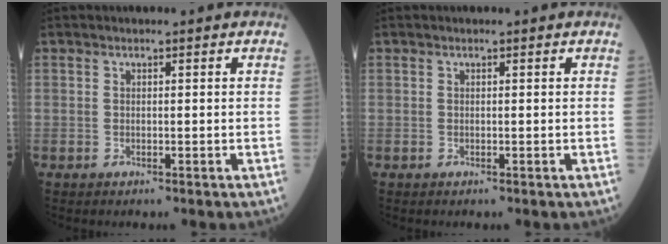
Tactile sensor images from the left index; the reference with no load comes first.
{"total": 0.0}